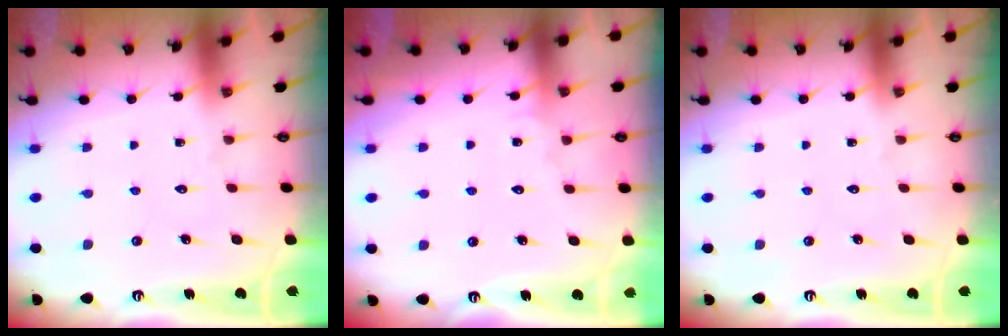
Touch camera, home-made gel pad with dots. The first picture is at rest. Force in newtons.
{"total": 3.7, "press": 3.7, "slide": 0.4}
{"total": 0.0}